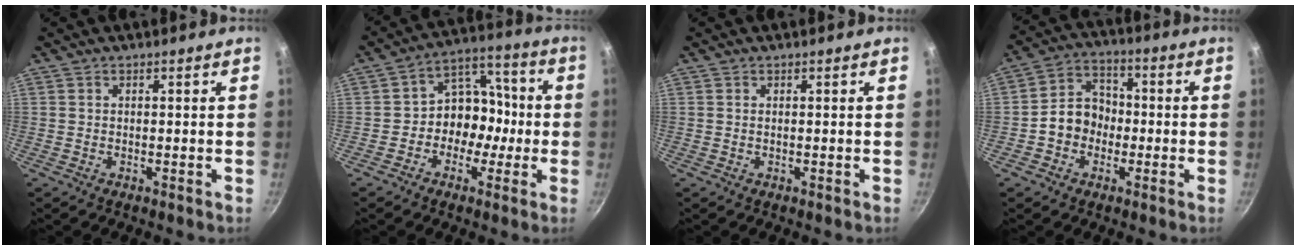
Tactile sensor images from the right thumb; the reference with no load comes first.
{"total": 10.3, "force": [-2.1, 8.3, 5.8], "torque": [-0.030, 0.052, -0.046]}
{"total": 0.0}
{"total": 8.6, "force": [-1.7, 7.2, 4.4], "torque": [-0.034, 0.033, -0.041]}